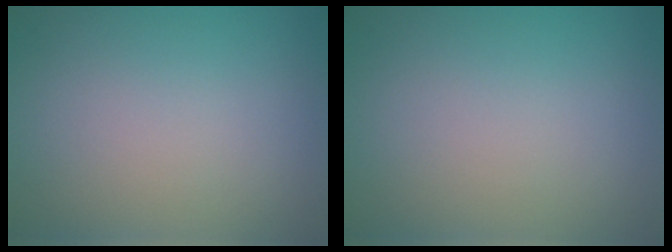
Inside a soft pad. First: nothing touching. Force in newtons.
{"total": 0.0}